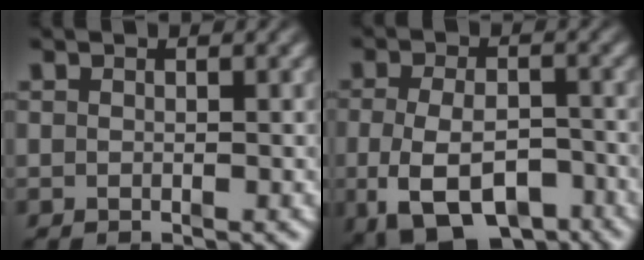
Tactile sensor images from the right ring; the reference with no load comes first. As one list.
[{"total": 8.6, "force": [-5.0, 5.0, 4.9], "torque": [-0.095, -0.041, -0.063]}]